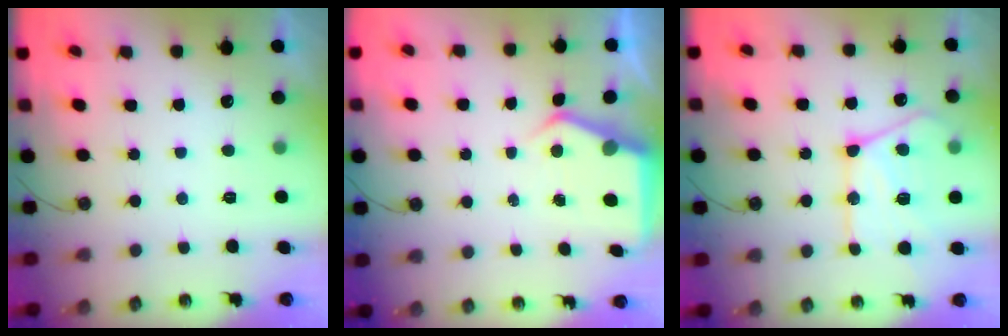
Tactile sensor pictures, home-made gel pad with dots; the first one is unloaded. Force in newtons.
{"total": 4.6, "press": 4.6, "slide": 0.7}
{"total": 18.7, "press": 18.5, "slide": 2.0}